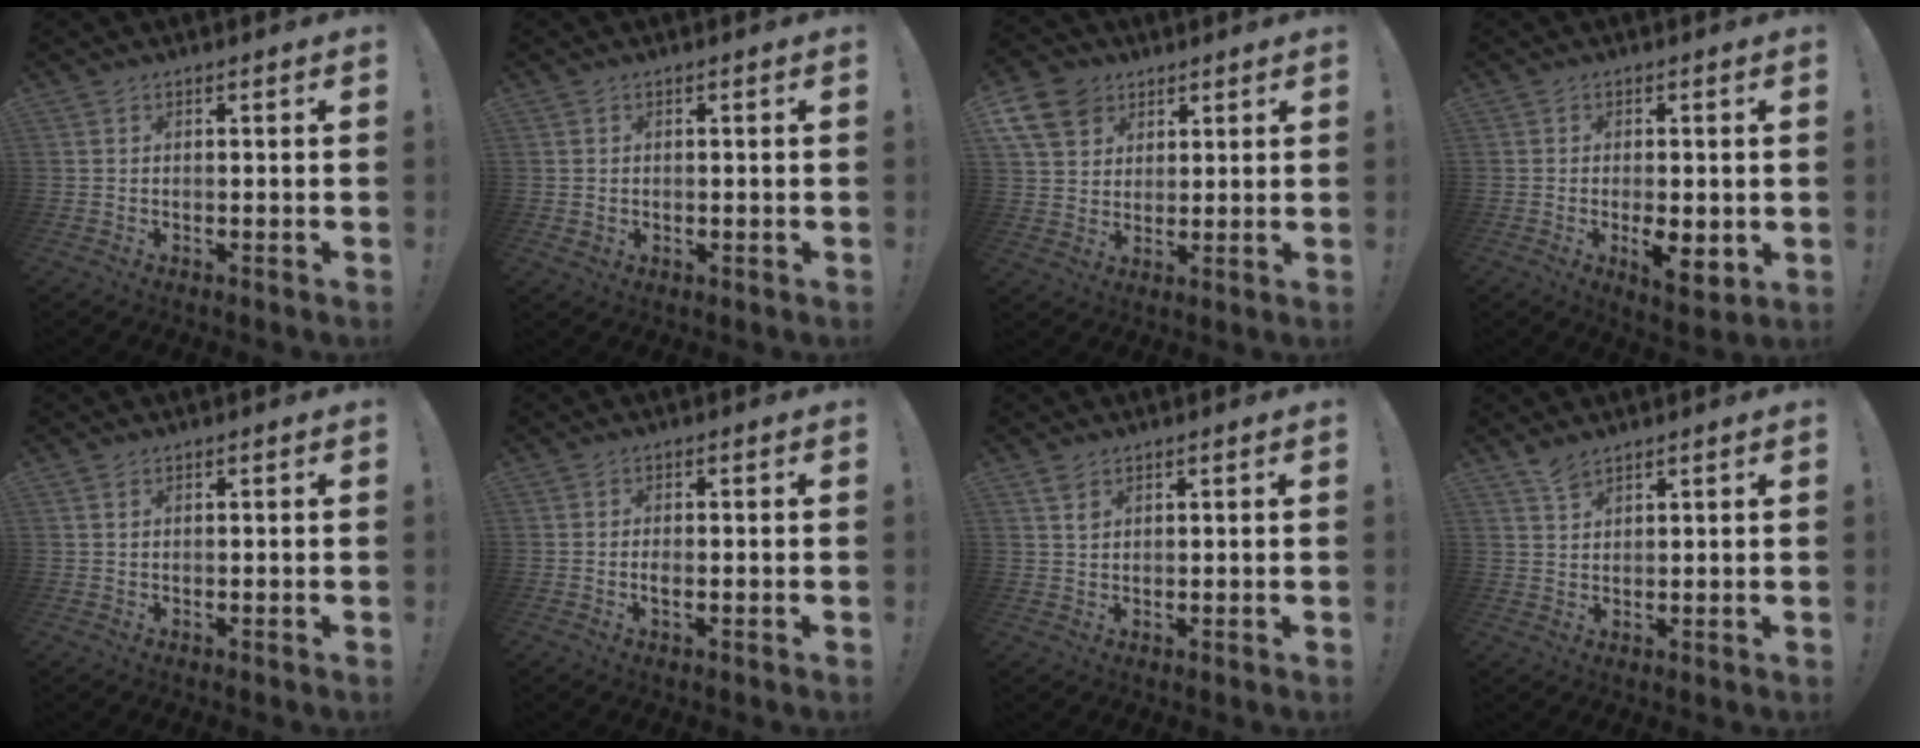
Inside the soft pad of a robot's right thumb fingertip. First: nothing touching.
{"total": 1.2, "force": [0.6, 1.0, 0.4], "torque": [0.001, -0.003, 0.010]}
{"total": 11.5, "force": [5.6, 8.8, 5.0], "torque": [-0.086, -0.034, 0.113]}
{"total": 7.4, "force": [-1.5, 2.9, 6.6], "torque": [-0.091, -0.009, -0.021]}
{"total": 0.5, "force": [0.3, 0.4, 0.2], "torque": [-0.005, 0.002, 0.006]}
{"total": 1.7, "force": [-0.7, 0.6, 1.5], "torque": [-0.020, -0.002, -0.013]}
{"total": 2.2, "force": [1.5, 1.1, 1.0], "torque": [-0.012, -0.006, 0.026]}
{"total": 3.5, "force": [3.0, 1.0, 1.6], "torque": [-0.021, -0.021, 0.052]}